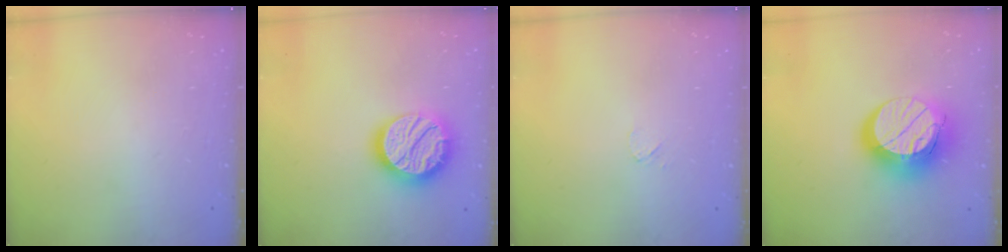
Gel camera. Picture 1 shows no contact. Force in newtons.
{"total": 18.2, "press": 18.1, "slide": 1.2}
{"total": 3.3, "press": 3.3, "slide": 0.4}
{"total": 17.0, "press": 17.0, "slide": 1.6}